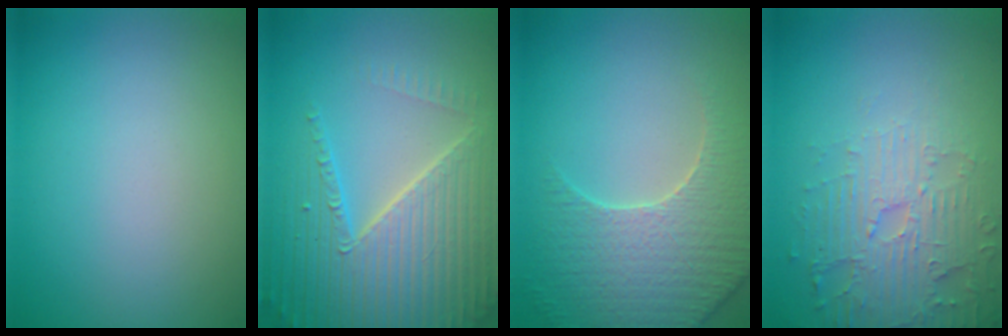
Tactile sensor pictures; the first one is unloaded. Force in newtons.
{"total": 7.0, "press": 6.8, "slide": 1.5}
{"total": 5.1, "press": 4.9, "slide": 1.6}
{"total": 5.0, "press": 3.9, "slide": 3.2}